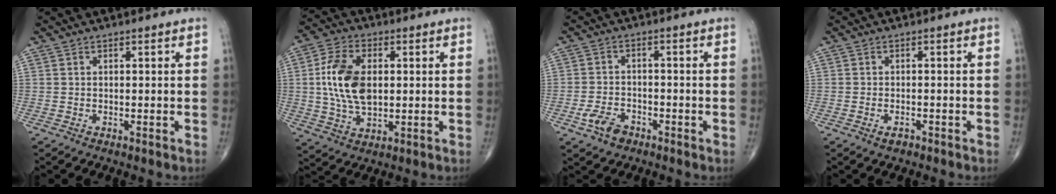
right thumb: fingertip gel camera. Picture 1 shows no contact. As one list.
[{"total": 12.9, "force": [1.1, 7.7, 10.3], "torque": [-0.195, 0.002, 0.023]}, {"total": 5.1, "force": [-2.8, 3.2, 2.8], "torque": [-0.046, 0.015, -0.050]}, {"total": 1.7, "force": [-1.0, 0.9, 1.0], "torque": [-0.020, 0.003, -0.017]}]